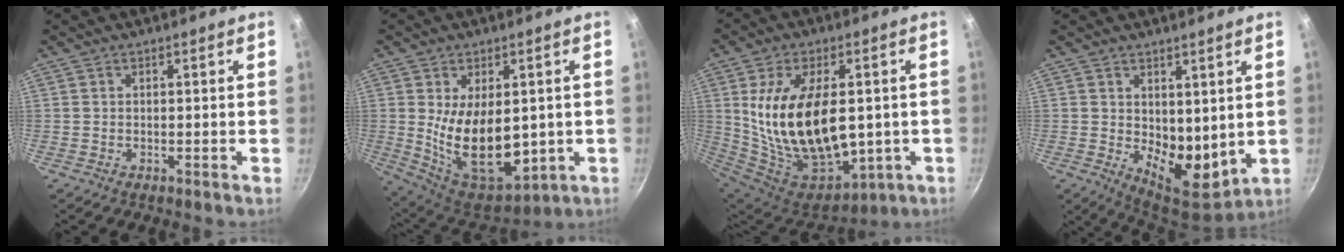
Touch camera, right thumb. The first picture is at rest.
{"total": 17.2, "force": [-0.4, 10.1, 13.9], "torque": [-0.199, -0.031, 0.024]}
{"total": 24.9, "force": [0.7, 14.6, 20.2], "torque": [-0.344, -0.020, 0.039]}
{"total": 10.3, "force": [1.4, 6.2, 8.1], "torque": [-0.081, -0.039, 0.035]}